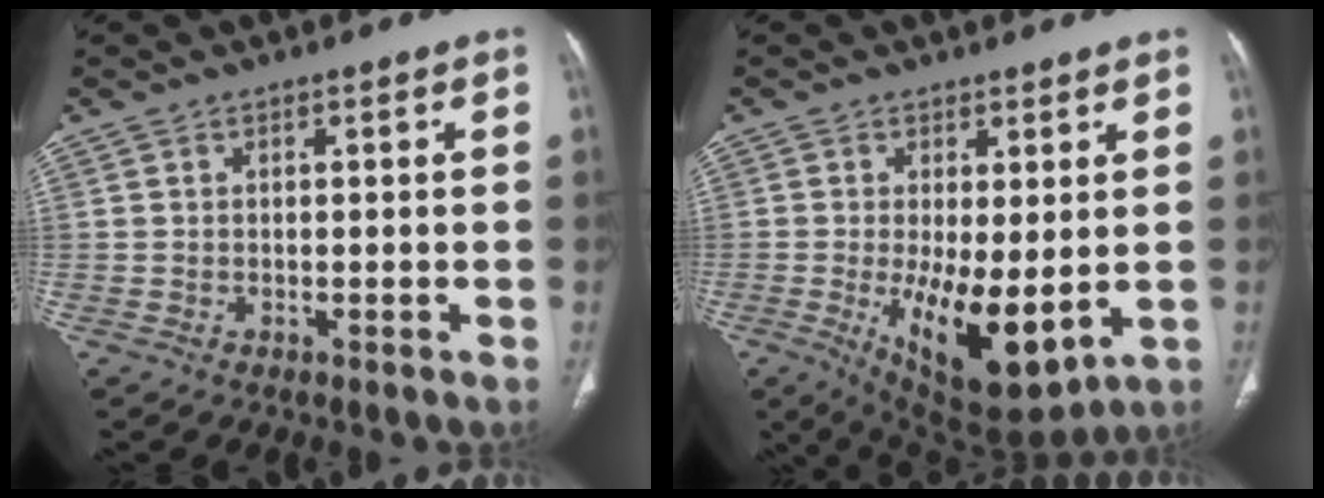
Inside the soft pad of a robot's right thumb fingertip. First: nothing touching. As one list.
[{"total": 13.3, "force": [-1.8, 5.4, 12.0], "torque": [-0.187, -0.030, -0.011]}]